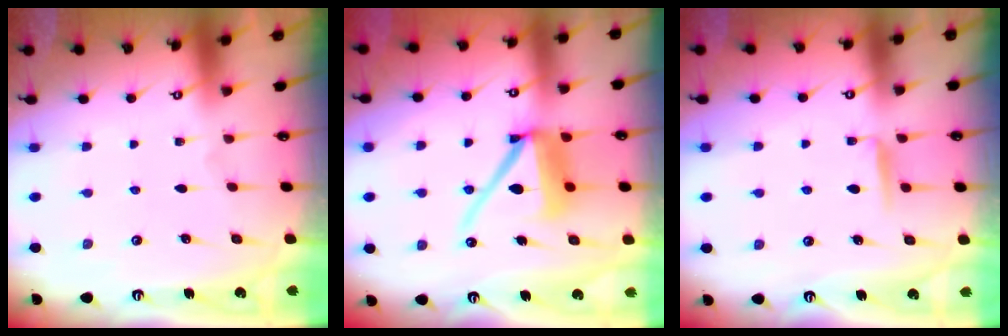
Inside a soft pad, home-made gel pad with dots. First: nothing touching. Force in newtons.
{"total": 12.5, "press": 12.4, "slide": 1.7}
{"total": 6.6, "press": 6.6, "slide": 0.7}